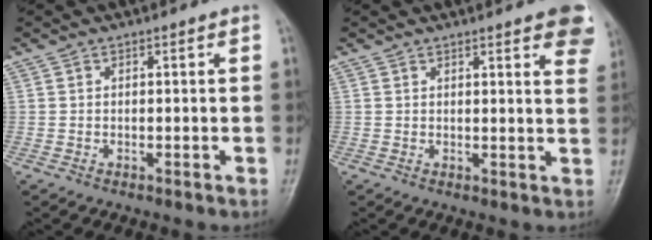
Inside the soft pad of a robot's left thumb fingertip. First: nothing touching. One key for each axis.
{"total": 9.7, "fx": 6.1, "fy": 2.3, "fz": 7.1, "tx": -0.061, "ty": -0.016, "tz": 0.061}